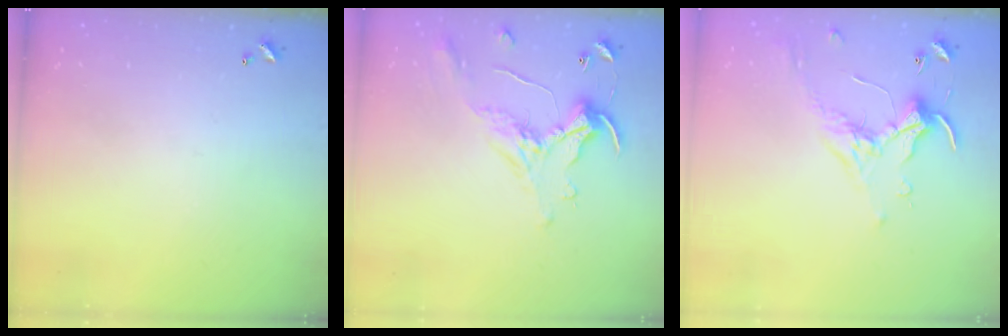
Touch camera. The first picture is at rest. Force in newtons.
{"total": 1.1, "press": 0.8, "slide": 0.9}
{"total": 0.5, "press": 0.4, "slide": 0.4}